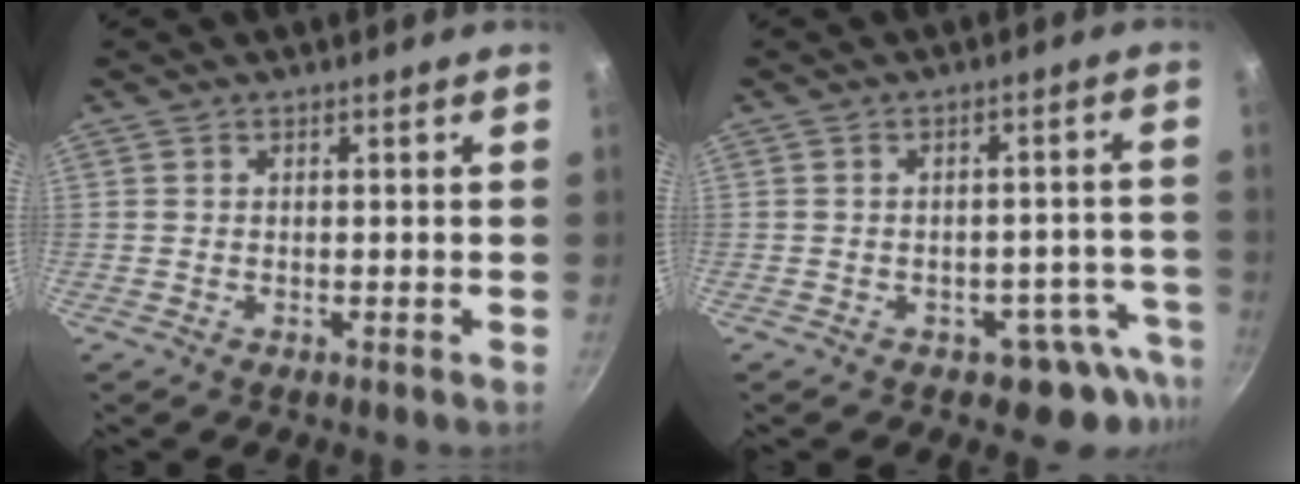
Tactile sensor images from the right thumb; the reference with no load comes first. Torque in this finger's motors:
{"motor_torque": [-0.16, 0.18, 0.05, 0.04, 0.03]}